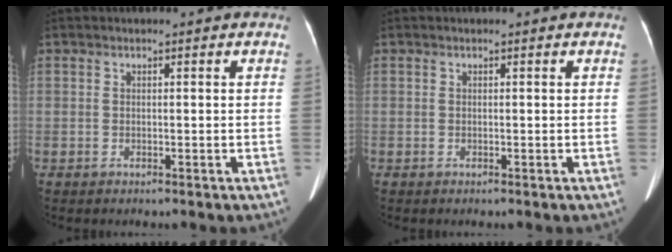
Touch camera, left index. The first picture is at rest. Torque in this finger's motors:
{"motor_torque": [-0.03, 0.04, 0.00, 0.01]}